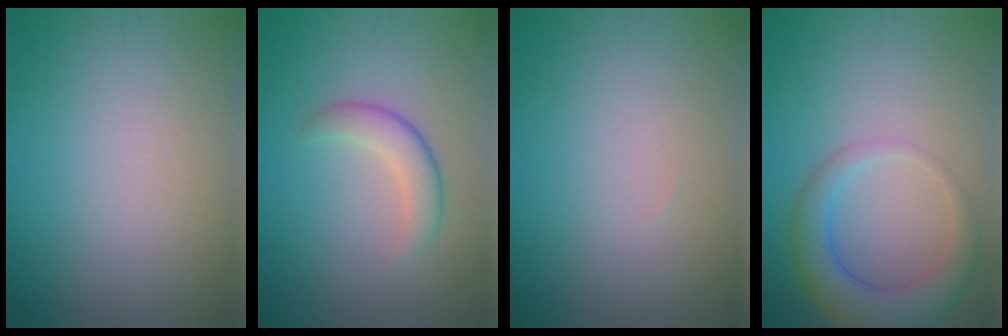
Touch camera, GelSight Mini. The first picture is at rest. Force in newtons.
{"total": 2.8, "press": 2.8, "slide": 0.2}
{"total": 0.0}
{"total": 4.9, "press": 4.9, "slide": 0.2}